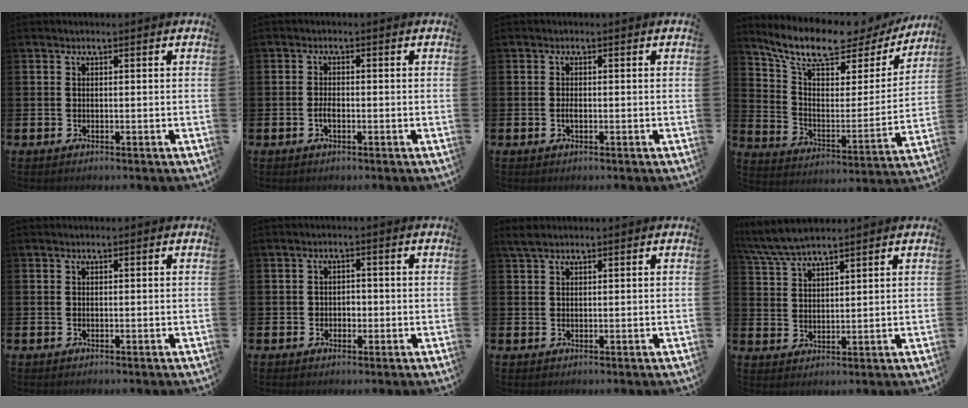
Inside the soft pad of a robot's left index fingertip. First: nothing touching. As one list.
[{"total": 1.6, "force": [-0.6, 0.8, 1.2], "torque": [-0.024, 0.002, -0.012]}, {"total": 1.0, "force": [-0.3, 0.4, 0.9], "torque": [-0.017, 0.001, -0.006]}, {"total": 10.3, "force": [8.6, 3.3, 4.5], "torque": [-0.118, -0.057, 0.144]}, {"total": 0.0}, {"total": 1.6, "force": [-0.4, 1.4, 0.6], "torque": [-0.005, 0.002, -0.012]}, {"total": 1.9, "force": [1.5, 0.7, 1.0], "torque": [-0.021, 0.007, 0.027]}, {"total": 5.7, "force": [5.3, 0.7, 1.9], "torque": [-0.058, -0.014, 0.099]}]